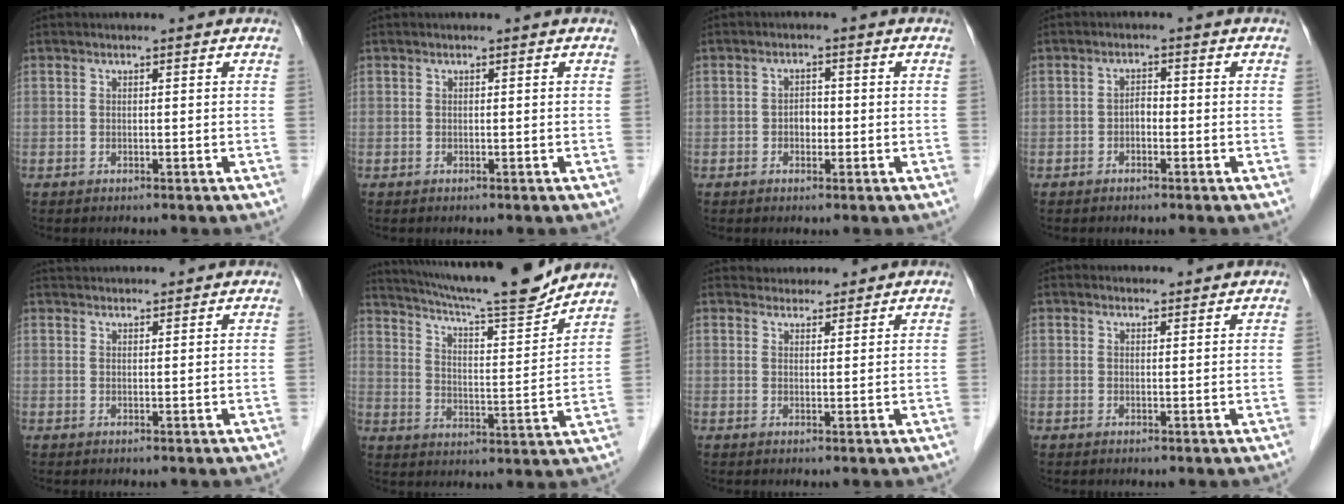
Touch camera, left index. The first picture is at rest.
{"total": 0.0}
{"total": 2.0, "force": [-0.6, 1.4, 1.4], "torque": [-0.018, 0.007, -0.009]}
{"total": 1.5, "force": [-0.7, 0.8, 1.1], "torque": [-0.014, 0.005, -0.014]}
{"total": 4.8, "force": [4.7, 0.6, 0.8], "torque": [-0.012, 0.037, 0.069]}
{"total": 17.4, "force": [15.9, 0.2, 7.0], "torque": [-0.120, -0.018, 0.236]}
{"total": 3.5, "force": [3.3, 1.1, 0.1], "torque": [0.000, 0.016, 0.049]}
{"total": 1.8, "force": [1.7, 0.5, -0.1], "torque": [-0.007, 0.006, 0.024]}